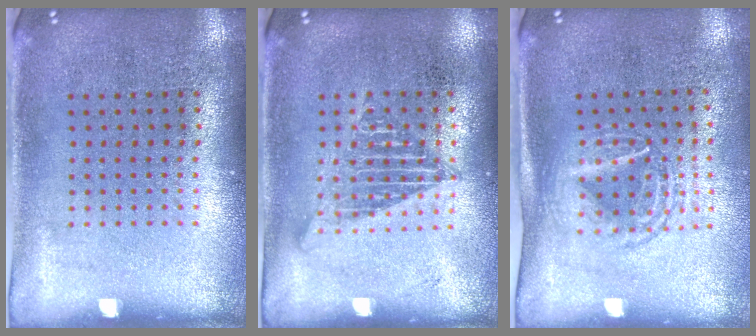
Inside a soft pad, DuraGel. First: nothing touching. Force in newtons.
{"total": 1.2, "press": 1.1, "slide": 0.3}
{"total": 1.7, "press": 1.4, "slide": 1.0}